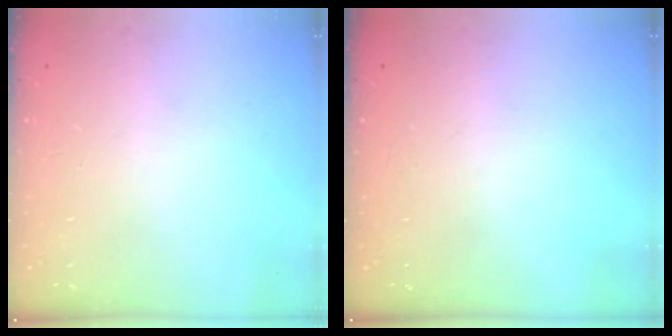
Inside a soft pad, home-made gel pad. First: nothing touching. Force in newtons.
{"total": 0.0}